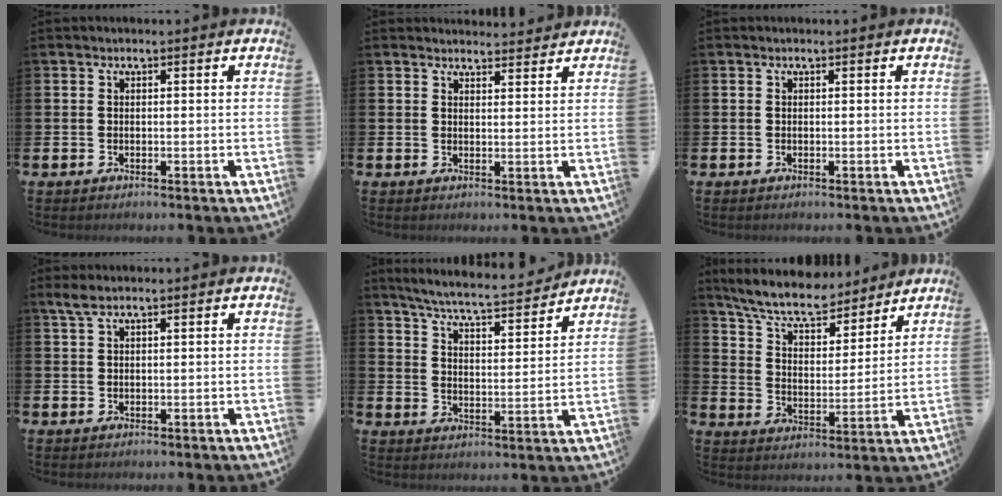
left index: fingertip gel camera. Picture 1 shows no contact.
{"total": 2.7, "force": [2.7, 0.4, -0.2], "torque": [0.012, -0.020, 0.045]}
{"total": 0.0}
{"total": 1.9, "force": [1.4, 0.4, 1.3], "torque": [-0.021, 0.001, 0.023]}
{"total": 6.3, "force": [6.0, 0.3, 1.8], "torque": [-0.059, -0.046, 0.100]}
{"total": 8.6, "force": [7.8, 2.2, 2.8], "torque": [-0.082, -0.048, 0.136]}